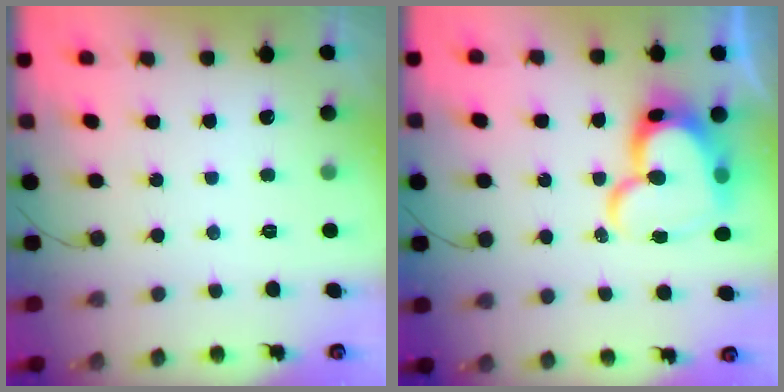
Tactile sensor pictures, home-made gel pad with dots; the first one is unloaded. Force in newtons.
{"total": 19.0, "press": 19.0, "slide": 1.3}